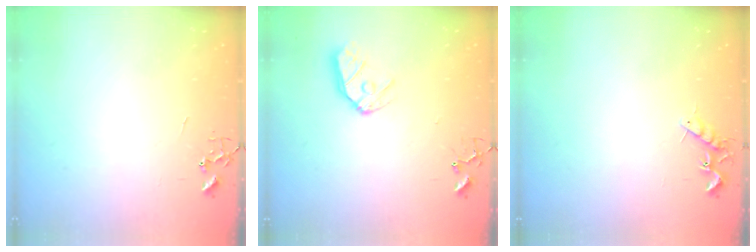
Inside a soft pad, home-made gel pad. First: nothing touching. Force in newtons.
{"total": 11.0, "press": 11.0, "slide": 1.3}
{"total": 7.0, "press": 6.9, "slide": 0.9}